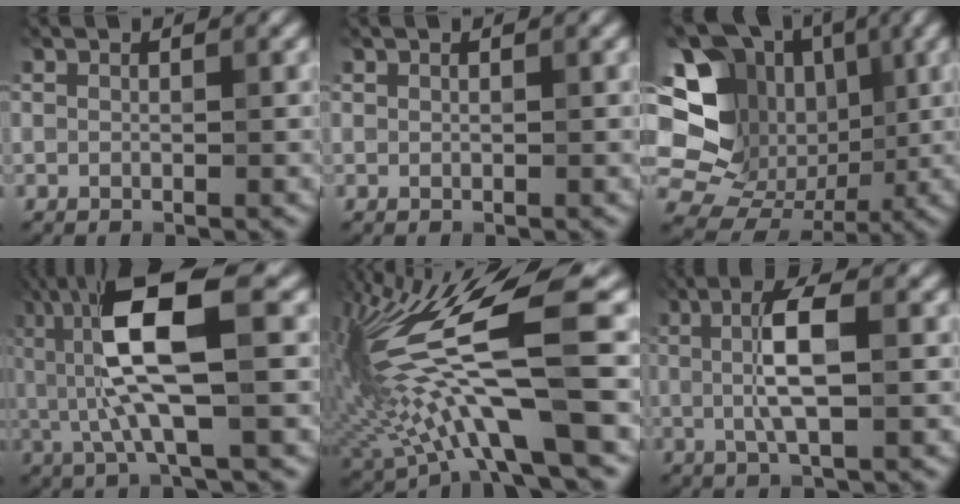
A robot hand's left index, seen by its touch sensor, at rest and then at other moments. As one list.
[{"total": 0.0}, {"total": 17.9, "force": [4.5, 14.8, 9.1], "torque": [-0.193, 0.058, 0.063]}, {"total": 9.8, "force": [1.6, 2.5, 9.3], "torque": [-0.189, 0.004, 0.031]}, {"total": 13.9, "force": [0.8, 3.8, 13.4], "torque": [-0.268, -0.003, 0.021]}, {"total": 4.9, "force": [0.4, 1.2, 4.8], "torque": [-0.093, 0.006, 0.005]}]